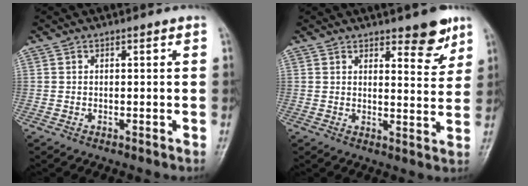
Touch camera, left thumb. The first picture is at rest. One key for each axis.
{"total": 6.8, "fx": 4.7, "fy": 2.4, "fz": 4.4, "tx": -0.034, "ty": -0.033, "tz": 0.060}